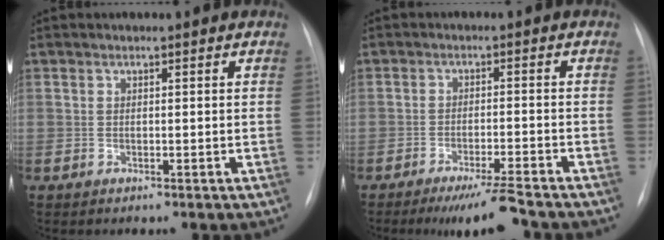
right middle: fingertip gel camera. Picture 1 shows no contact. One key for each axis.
{"total": 6.6, "fx": -5.6, "fy": -0.4, "fz": 3.5, "tx": -0.048, "ty": -0.019, "tz": -0.092}